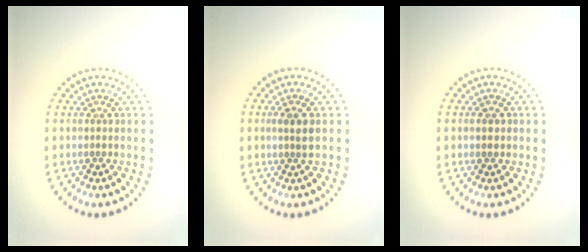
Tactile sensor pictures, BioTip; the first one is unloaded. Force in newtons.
{"total": 1.9, "press": 1.6, "slide": 0.9}
{"total": 1.3, "press": 1.2, "slide": 0.3}